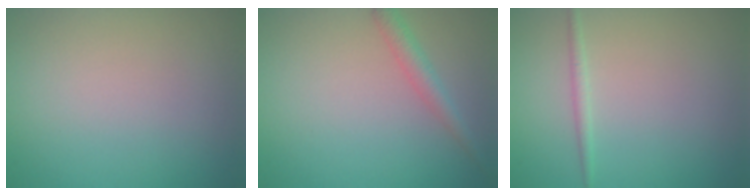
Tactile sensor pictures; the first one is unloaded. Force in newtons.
{"total": 1.9, "press": 1.9, "slide": 0.1}
{"total": 1.0, "press": 1.0, "slide": 0.0}